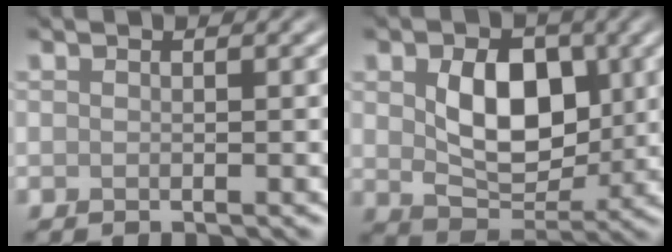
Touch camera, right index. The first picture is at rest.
{"total": 6.7, "force": [1.0, 4.5, 4.9], "torque": [-0.084, -0.007, 0.020]}